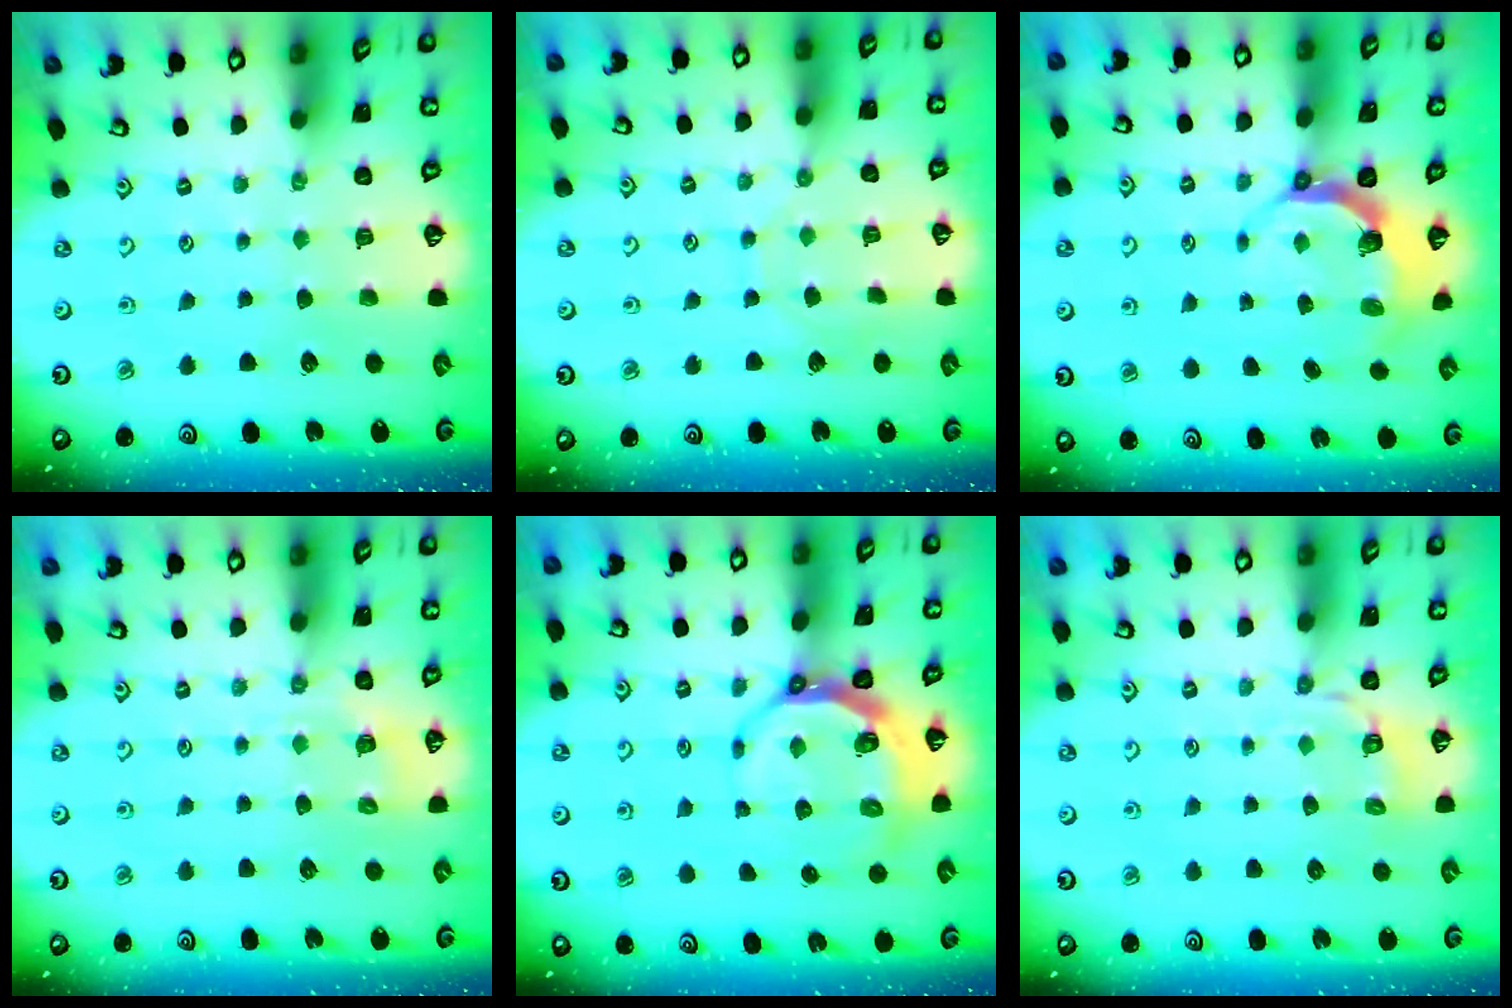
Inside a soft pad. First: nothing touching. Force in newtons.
{"total": 4.8, "press": 4.8, "slide": 0.2}
{"total": 5.6, "press": 4.1, "slide": 3.8}
{"total": 3.2, "press": 3.0, "slide": 1.1}
{"total": 7.7, "press": 6.8, "slide": 3.6}
{"total": 4.0, "press": 3.6, "slide": 1.7}